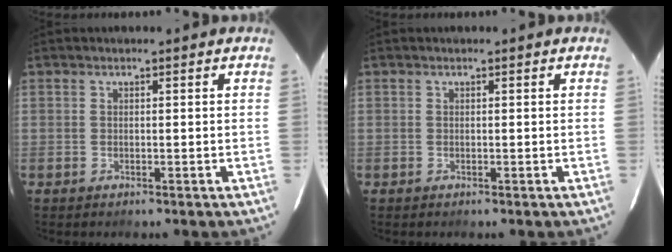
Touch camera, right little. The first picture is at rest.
{"total": 0.0}